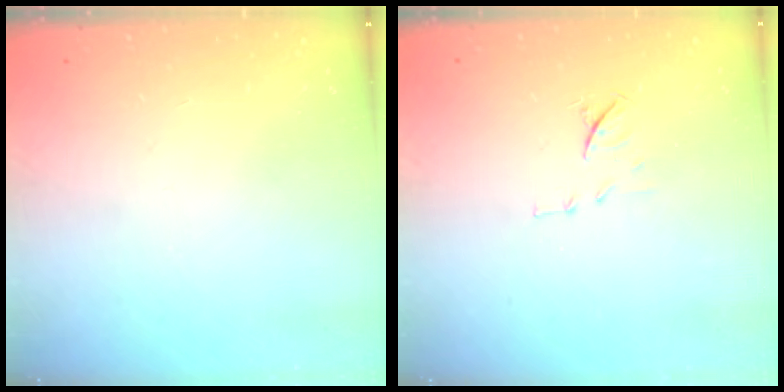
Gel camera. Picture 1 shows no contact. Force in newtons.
{"total": 7.1, "press": 6.9, "slide": 1.3}